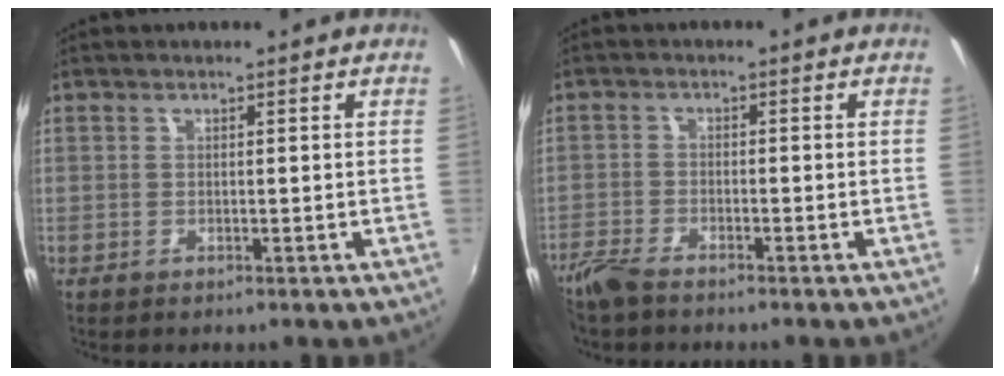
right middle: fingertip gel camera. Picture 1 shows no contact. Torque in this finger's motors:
{"motor_torque": [1.24, -0.90, 0.83, 0.21]}